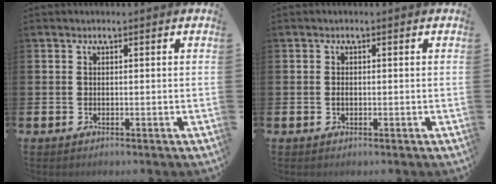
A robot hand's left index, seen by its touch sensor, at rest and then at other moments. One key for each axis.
{"total": 0.7, "fx": -0.1, "fy": 0.5, "fz": 0.5, "tx": -0.010, "ty": 0.004, "tz": -0.004}